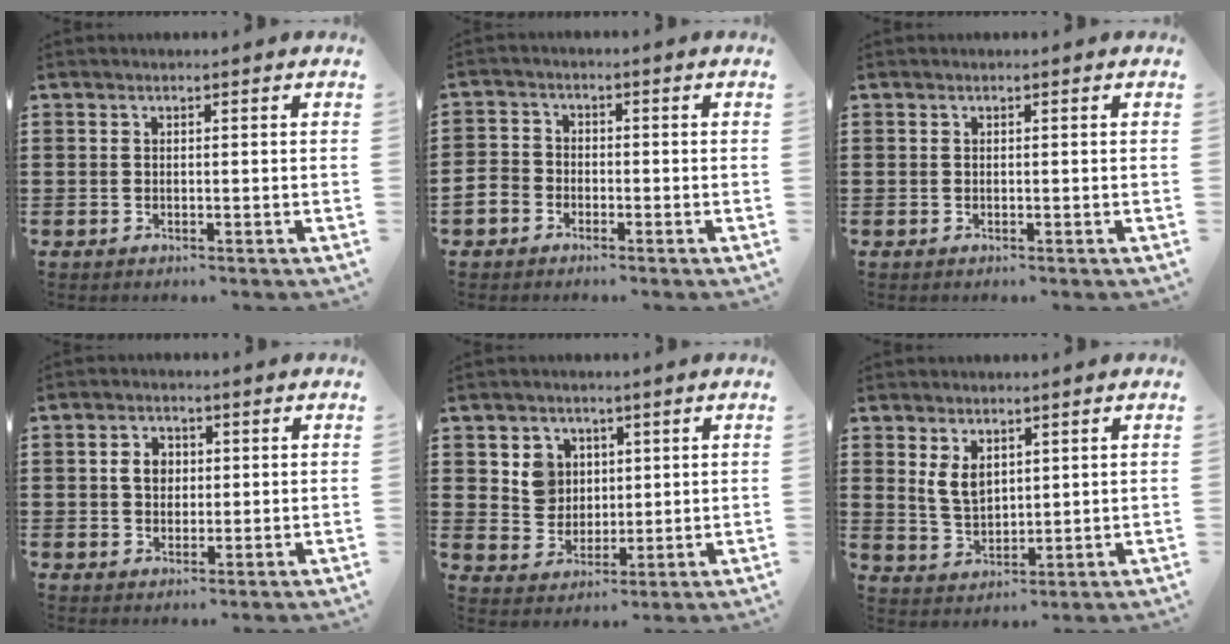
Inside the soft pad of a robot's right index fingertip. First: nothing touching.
{"total": 2.9, "force": [-2.0, 2.0, 0.3], "torque": [-0.030, -0.001, -0.050]}
{"total": 0.0}
{"total": 3.3, "force": [0.3, 2.6, 2.0], "torque": [-0.046, 0.012, 0.003]}
{"total": 5.1, "force": [1.9, 4.6, 0.8], "torque": [-0.032, 0.012, 0.035]}
{"total": 4.3, "force": [2.0, 2.6, 2.7], "torque": [-0.068, 0.005, 0.035]}